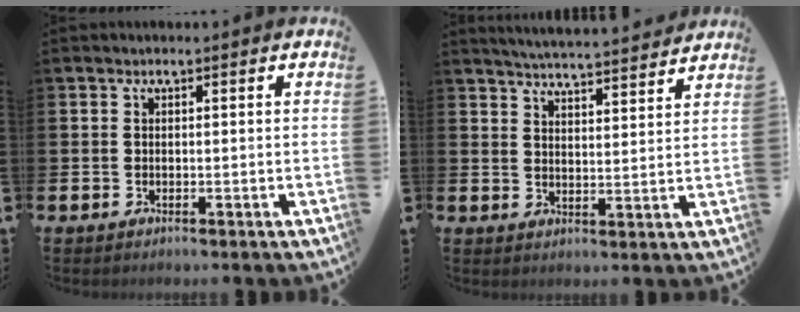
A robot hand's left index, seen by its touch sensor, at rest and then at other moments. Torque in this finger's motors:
{"motor_torque": [0.64, -0.86, 0.16, 0.04]}